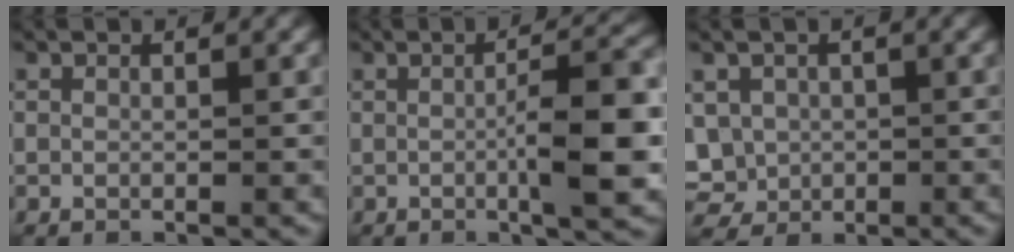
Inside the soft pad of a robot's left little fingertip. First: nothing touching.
{"total": 7.5, "force": [-0.7, 1.9, 7.2], "torque": [-0.105, 0.004, -0.014]}
{"total": 4.8, "force": [0.2, 4.1, 2.3], "torque": [-0.069, 0.005, 0.005]}